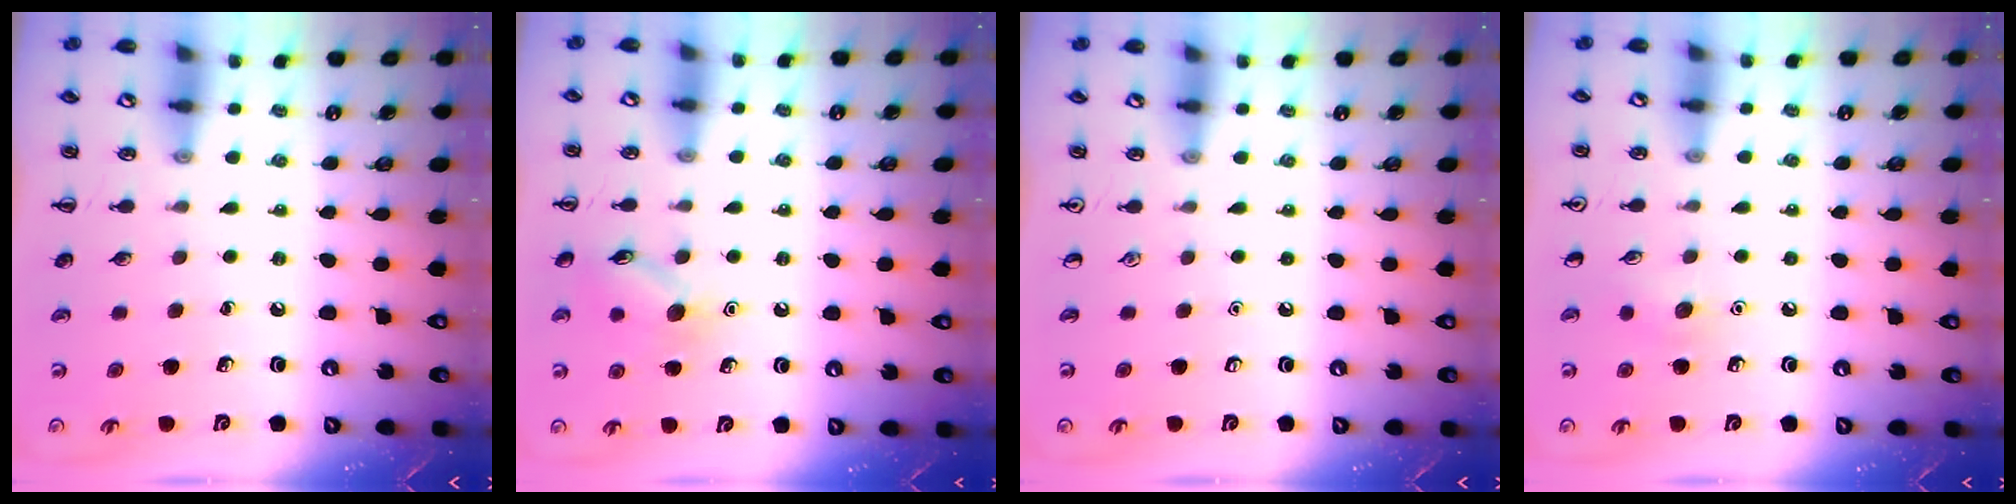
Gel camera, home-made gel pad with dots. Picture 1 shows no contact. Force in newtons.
{"total": 9.4, "press": 9.4, "slide": 0.5}
{"total": 0.0}
{"total": 5.2, "press": 5.0, "slide": 1.6}